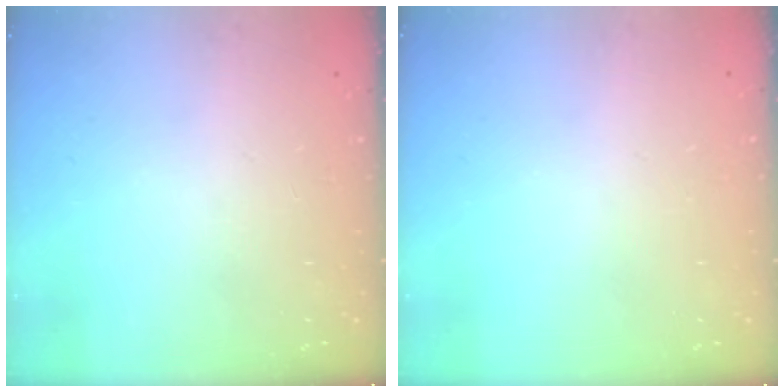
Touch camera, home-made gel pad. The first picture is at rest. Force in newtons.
{"total": 0.0}